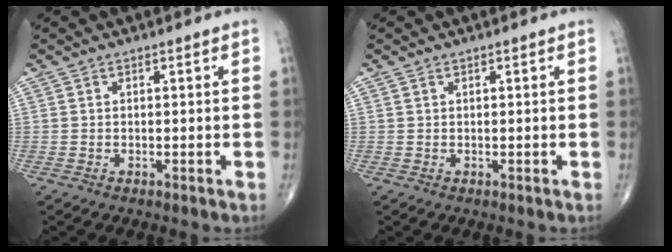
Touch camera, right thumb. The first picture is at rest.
{"total": 0.0}